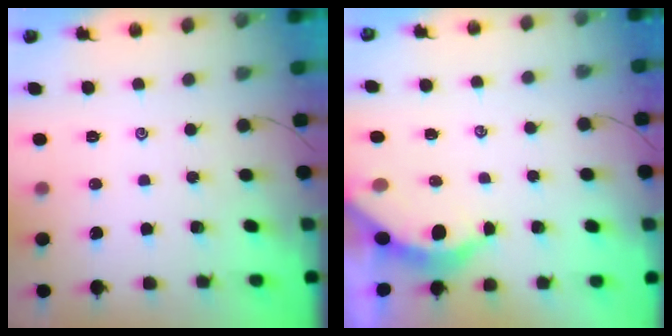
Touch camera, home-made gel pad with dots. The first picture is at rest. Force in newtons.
{"total": 4.0, "press": 3.9, "slide": 0.5}